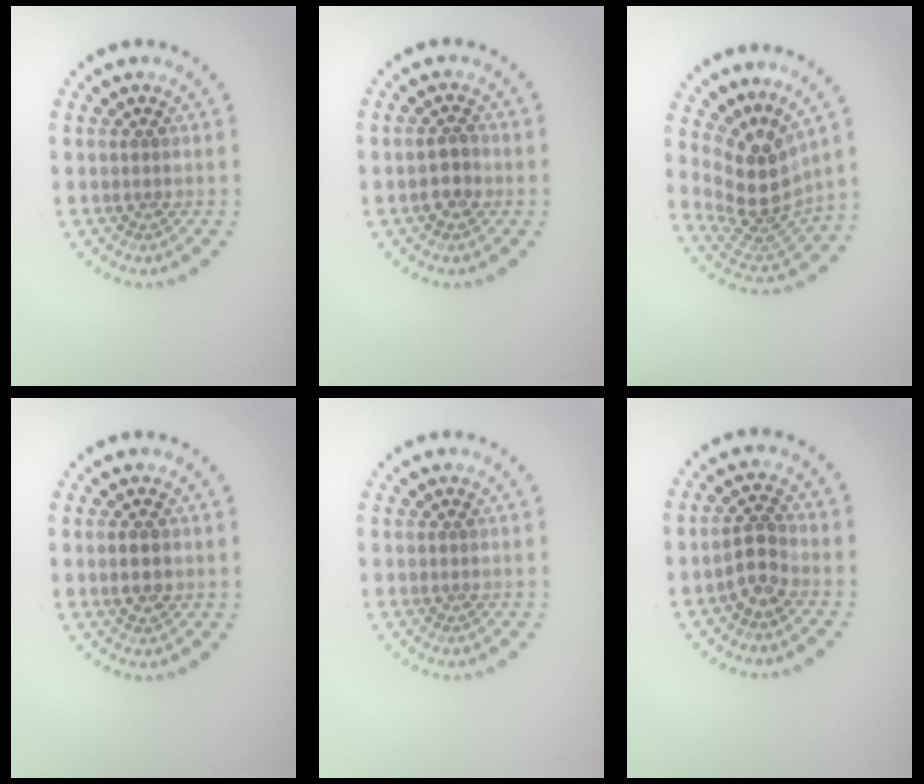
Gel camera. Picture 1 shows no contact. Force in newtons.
{"total": 2.0, "press": 1.9, "slide": 0.6}
{"total": 4.6, "press": 3.5, "slide": 3.1}
{"total": 1.8, "press": 1.8, "slide": 0.3}
{"total": 0.0}
{"total": 2.2, "press": 2.0, "slide": 1.1}